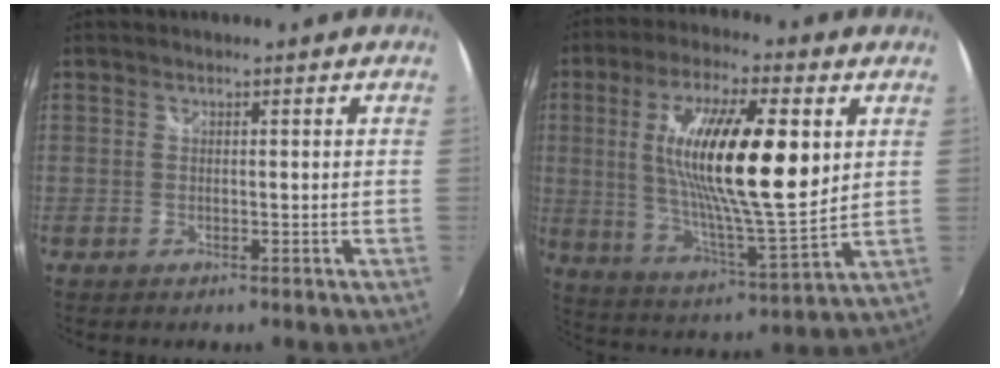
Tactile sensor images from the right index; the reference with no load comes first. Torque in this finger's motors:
{"motor_torque": [2.14, 0.00, 1.05, 0.21]}